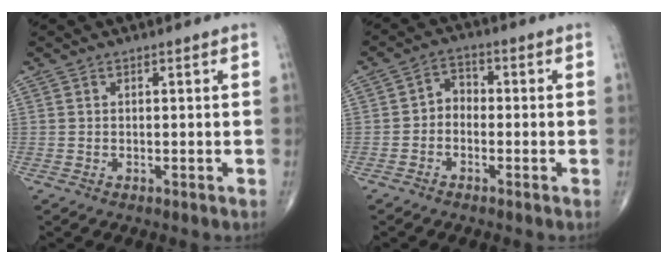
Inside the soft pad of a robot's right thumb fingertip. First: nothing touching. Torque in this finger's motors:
{"motor_torque": [-0.07, -0.02, 0.25, 0.02, 0.02]}